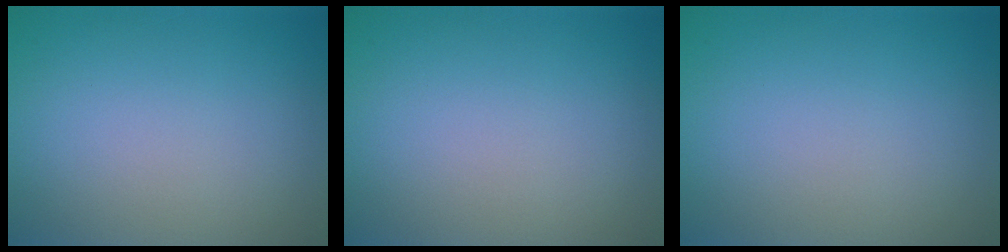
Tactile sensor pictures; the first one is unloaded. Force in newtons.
{"total": 0.0}
{"total": 0.0}